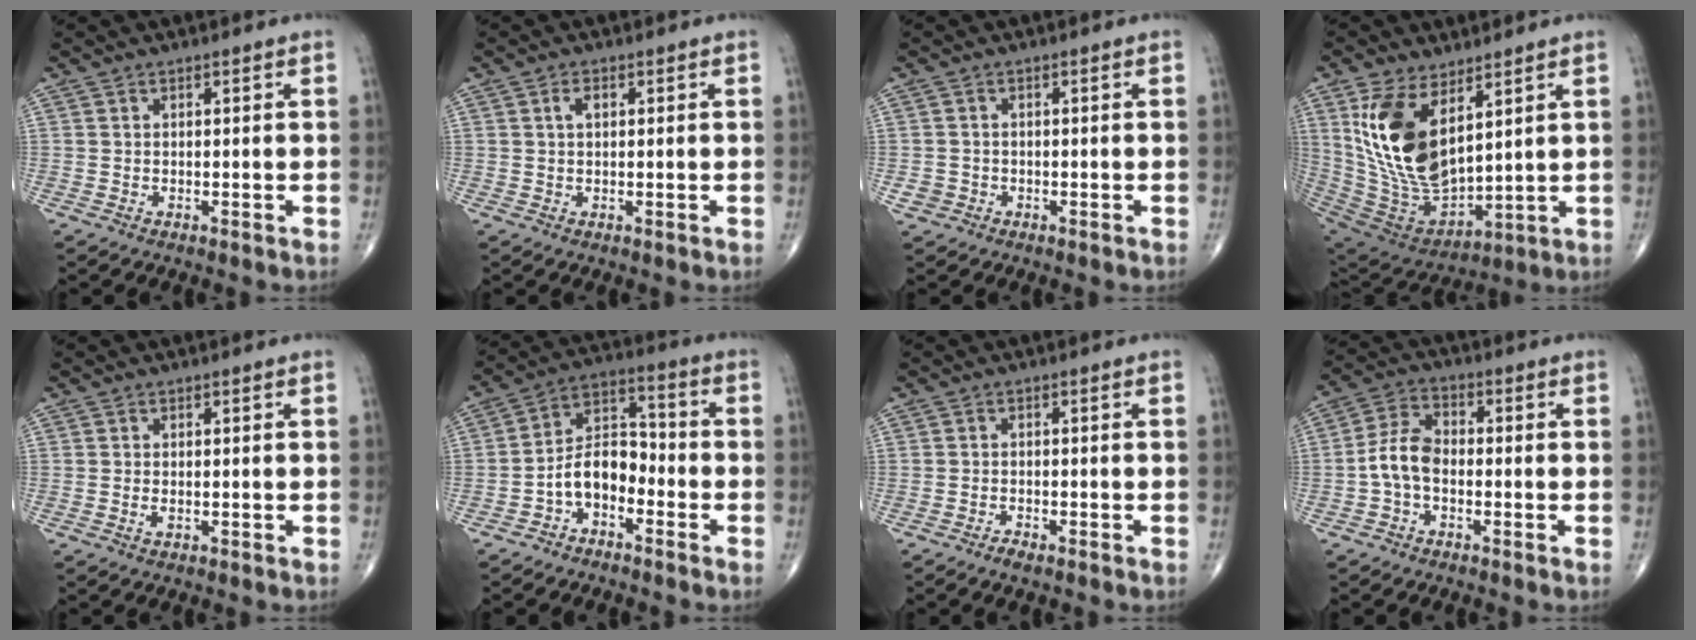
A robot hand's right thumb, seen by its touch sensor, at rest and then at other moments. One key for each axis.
{"total": 1.9, "fx": 0.5, "fy": 1.0, "fz": 1.5, "tx": -0.028, "ty": 0.004, "tz": 0.009}
{"total": 1.9, "fx": -0.7, "fy": 1.7, "fz": 0.4, "tx": -0.002, "ty": 0.007, "tz": -0.012}
{"total": 18.9, "fx": 6.8, "fy": 9.7, "fz": 14.7, "tx": -0.269, "ty": -0.035, "tz": 0.151}
{"total": 0.9, "fx": -0.2, "fy": 0.5, "fz": 0.8, "tx": -0.013, "ty": 0.000, "tz": -0.004}
{"total": 8.8, "fx": -3.8, "fy": 5.4, "fz": 5.8, "tx": -0.085, "ty": 0.056, "tz": -0.080}
{"total": 1.5, "fx": -1.2, "fy": 0.3, "fz": 0.8, "tx": -0.021, "ty": 0.006, "tz": -0.024}
{"total": 6.7, "fx": -1.6, "fy": 4.1, "fz": 5.1, "tx": -0.096, "ty": 0.025, "tz": -0.043}